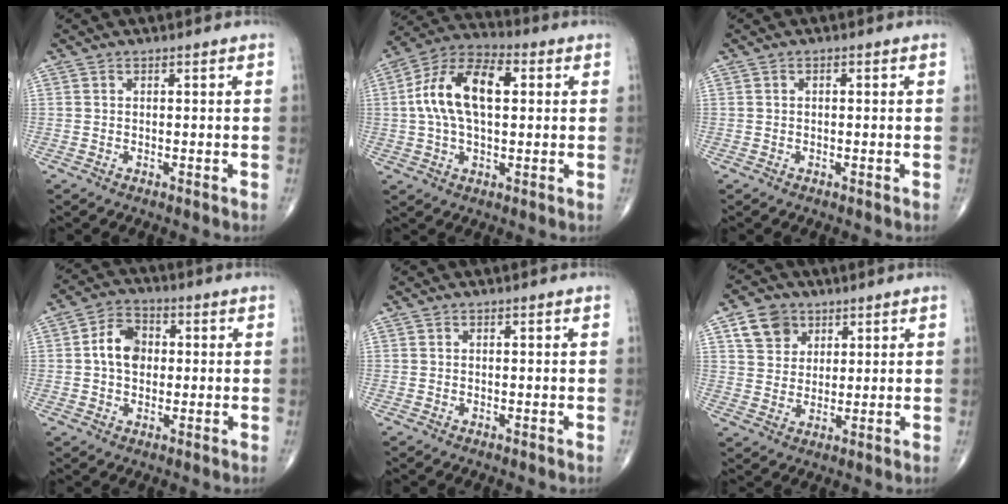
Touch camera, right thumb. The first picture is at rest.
{"total": 14.8, "force": [2.2, 7.9, 12.3], "torque": [-0.233, 0.029, 0.035]}
{"total": 0.5, "force": [0.1, 0.2, 0.5], "torque": [-0.008, 0.003, 0.001]}
{"total": 7.5, "force": [0.5, 5.5, 5.1], "torque": [-0.072, 0.014, 0.002]}
{"total": 0.0}
{"total": 7.3, "force": [3.6, 5.8, 2.7], "torque": [-0.023, -0.012, 0.066]}